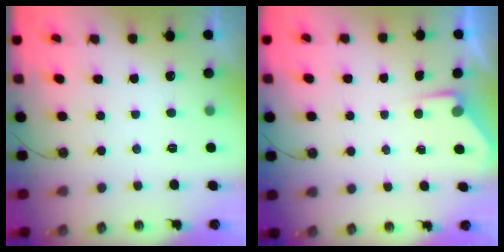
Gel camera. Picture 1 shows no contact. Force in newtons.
{"total": 2.7, "press": 2.6, "slide": 0.4}